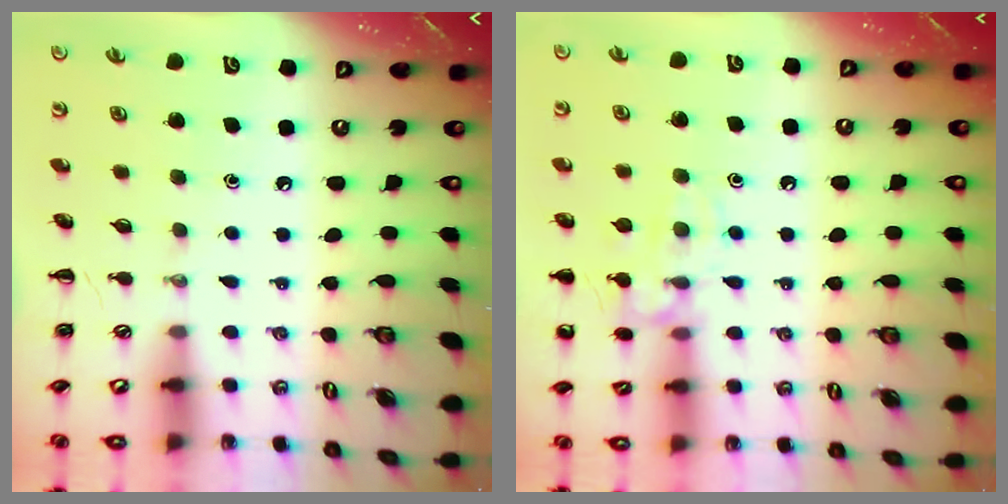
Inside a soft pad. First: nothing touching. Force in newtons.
{"total": 11.7, "press": 11.6, "slide": 0.7}